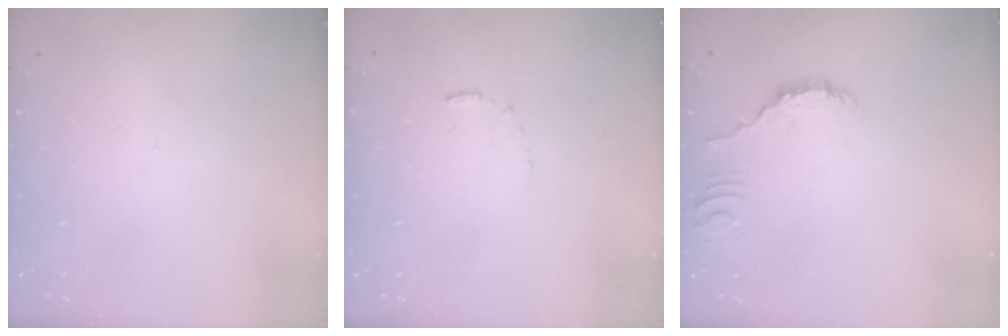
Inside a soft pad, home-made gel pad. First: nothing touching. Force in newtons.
{"total": 3.6, "press": 3.6, "slide": 0.4}
{"total": 2.4, "press": 2.4, "slide": 0.1}